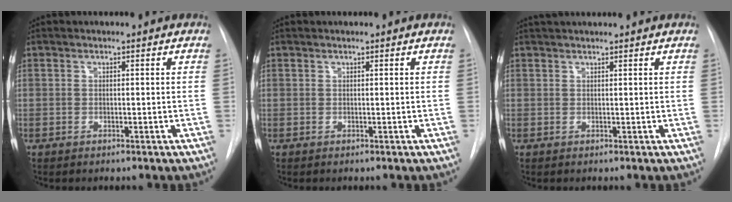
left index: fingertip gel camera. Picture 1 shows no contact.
{"total": 0.0}
{"total": 4.4, "force": [4.1, 0.0, 1.6], "torque": [-0.020, 0.032, 0.058]}